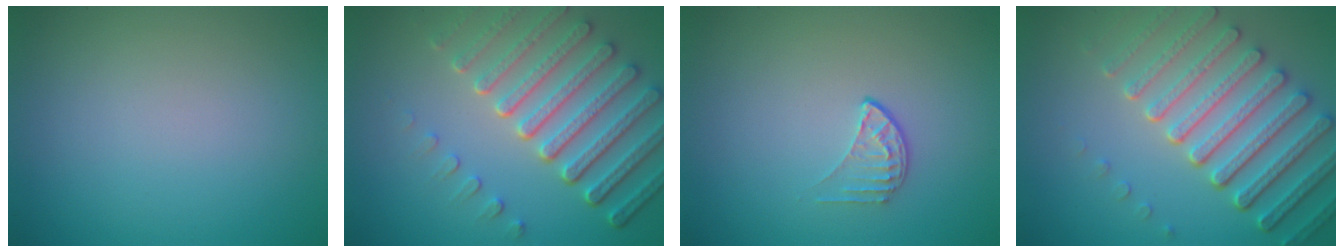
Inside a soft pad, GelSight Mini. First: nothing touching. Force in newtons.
{"total": 7.2, "press": 5.6, "slide": 4.6}
{"total": 1.4, "press": 0.9, "slide": 1.1}
{"total": 7.3, "press": 5.5, "slide": 4.7}